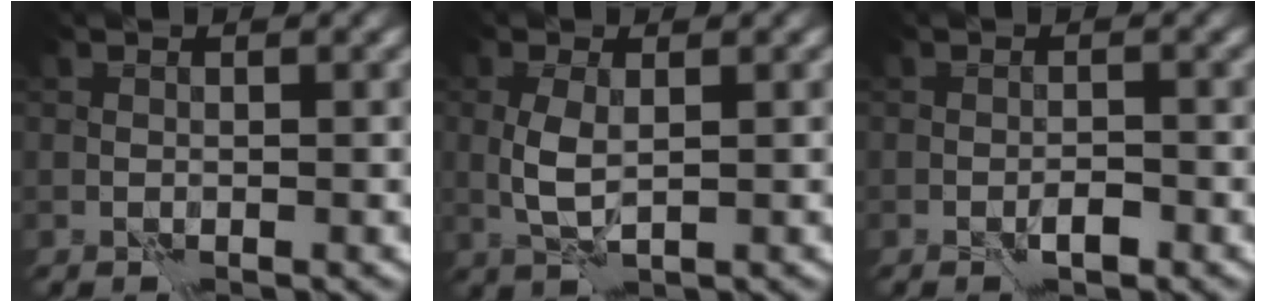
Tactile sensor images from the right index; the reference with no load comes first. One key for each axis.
{"total": 2.5, "fx": 0.4, "fy": 1.0, "fz": 2.3, "tx": -0.052, "ty": 0.000, "tz": 0.008}
{"total": 1.2, "fx": -0.6, "fy": 0.3, "fz": 0.9, "tx": -0.013, "ty": 0.003, "tz": -0.010}